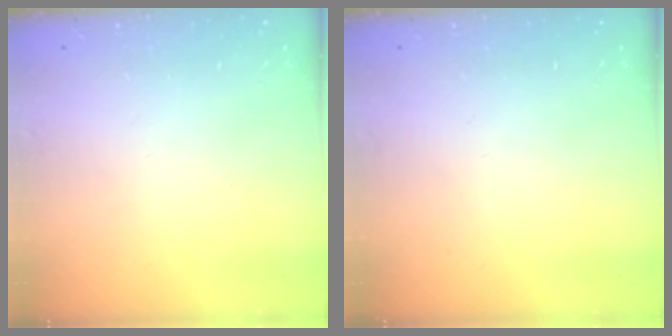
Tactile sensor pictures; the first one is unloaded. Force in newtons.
{"total": 0.0}